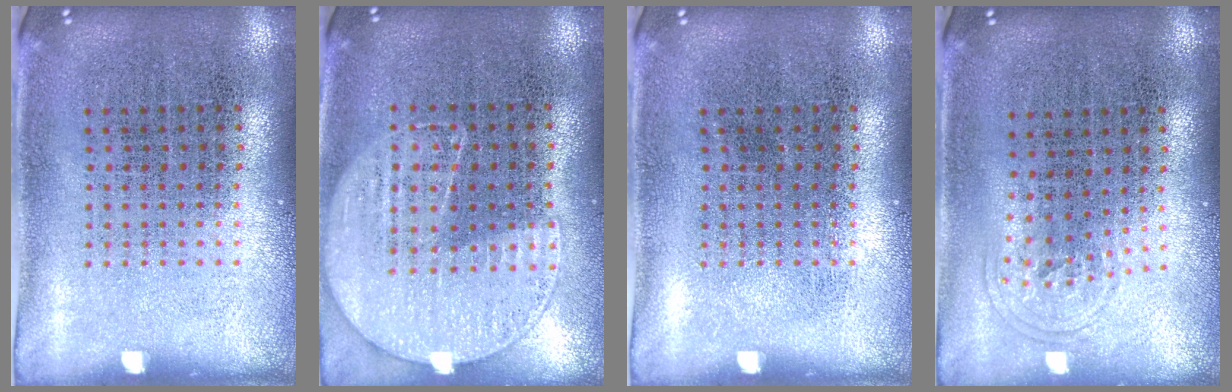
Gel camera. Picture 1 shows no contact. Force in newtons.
{"total": 1.1, "press": 1.0, "slide": 0.6}
{"total": 0.0}
{"total": 0.9, "press": 0.6, "slide": 0.7}